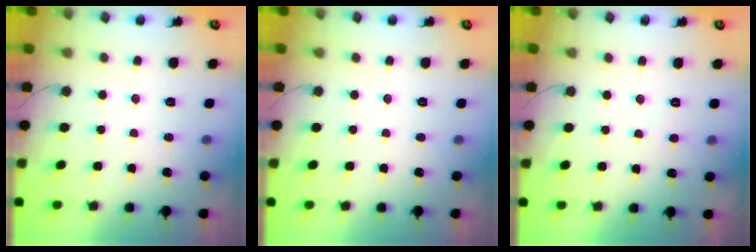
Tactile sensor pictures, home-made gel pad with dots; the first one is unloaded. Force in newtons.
{"total": 0.0}
{"total": 2.9, "press": 2.9, "slide": 0.3}